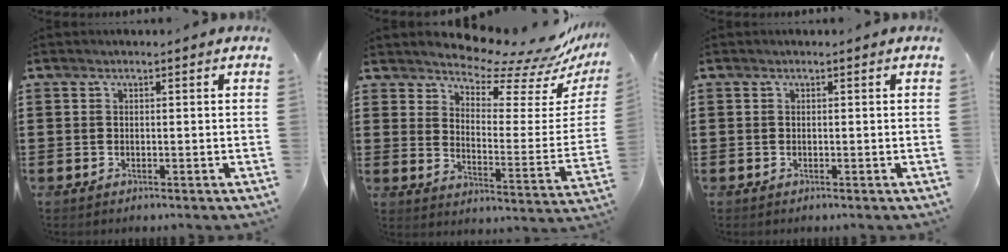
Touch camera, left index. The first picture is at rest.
{"total": 8.2, "force": [7.8, 1.0, 2.4], "torque": [-0.061, -0.067, 0.135]}
{"total": 0.0}